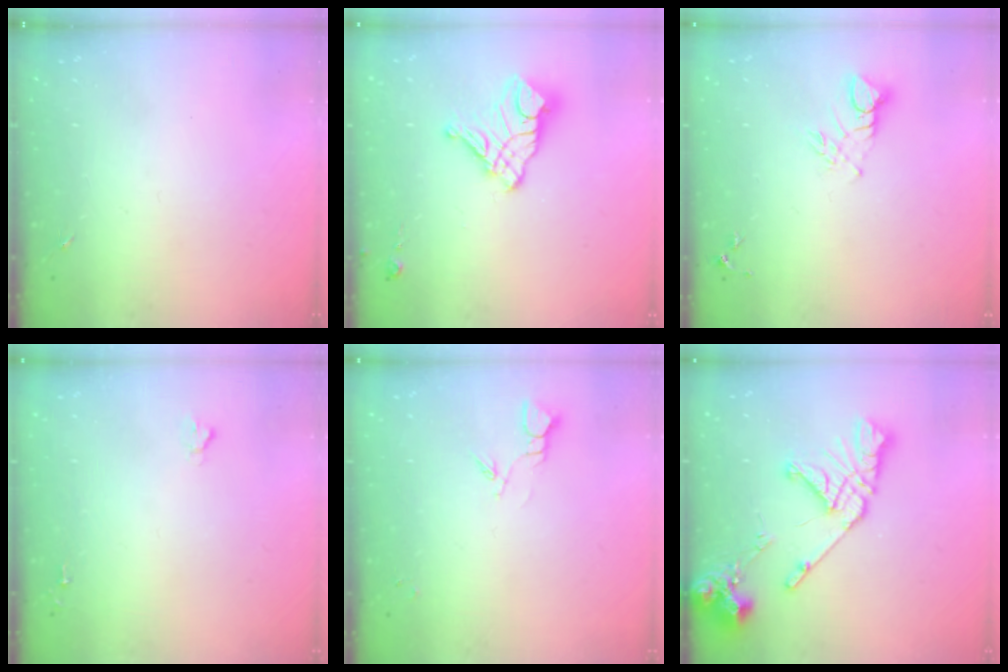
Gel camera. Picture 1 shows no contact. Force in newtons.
{"total": 13.5, "press": 13.4, "slide": 1.3}
{"total": 5.3, "press": 5.2, "slide": 0.4}
{"total": 1.6, "press": 1.6, "slide": 0.2}
{"total": 3.3, "press": 3.3, "slide": 0.4}
{"total": 16.1, "press": 16.0, "slide": 2.0}